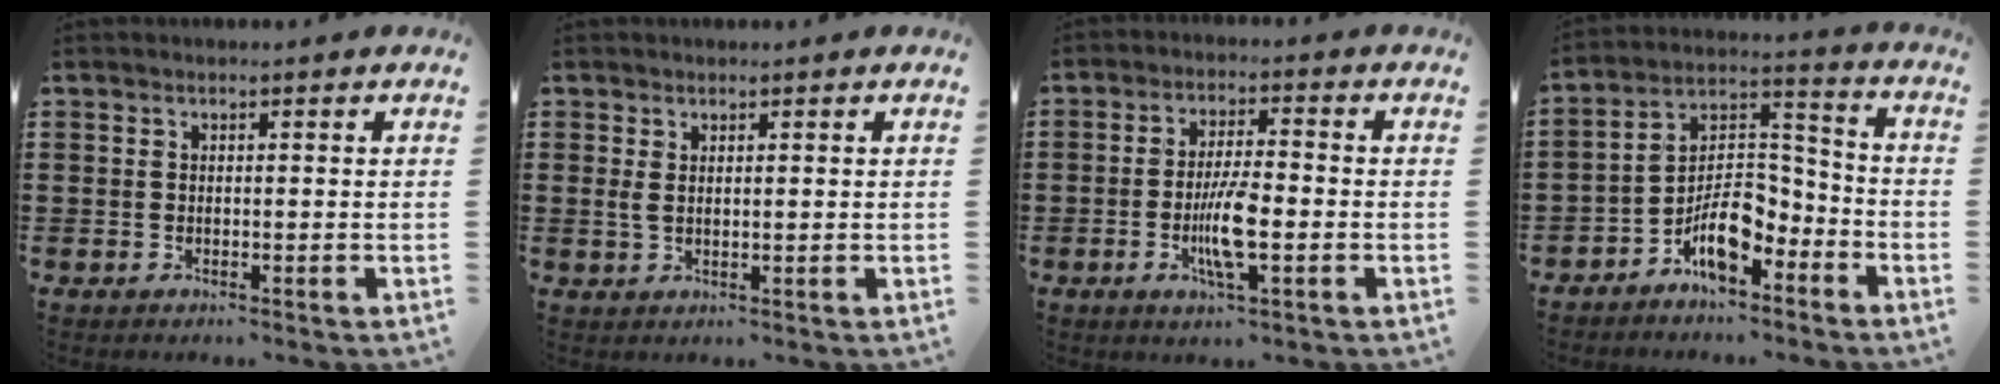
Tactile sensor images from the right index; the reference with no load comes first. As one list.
[{"total": 1.5, "force": [0.9, 0.6, 1.1], "torque": [-0.025, 0.004, 0.015]}, {"total": 7.1, "force": [-1.9, 1.6, 6.6], "torque": [-0.131, -0.008, -0.036]}, {"total": 8.5, "force": [-5.1, 4.0, 5.5], "torque": [-0.102, 0.018, -0.092]}]